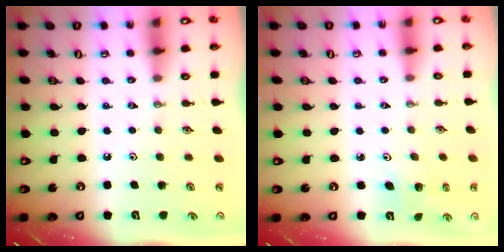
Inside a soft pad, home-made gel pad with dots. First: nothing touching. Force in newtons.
{"total": 3.1, "press": 3.1, "slide": 0.2}